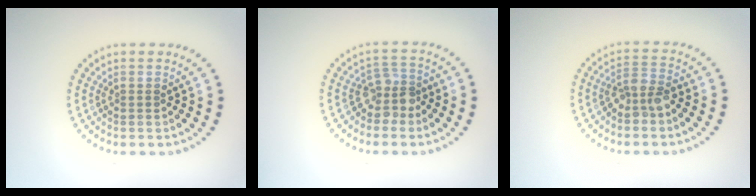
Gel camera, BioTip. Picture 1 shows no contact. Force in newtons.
{"total": 2.5, "press": 1.9, "slide": 1.5}
{"total": 2.8, "press": 2.2, "slide": 1.6}